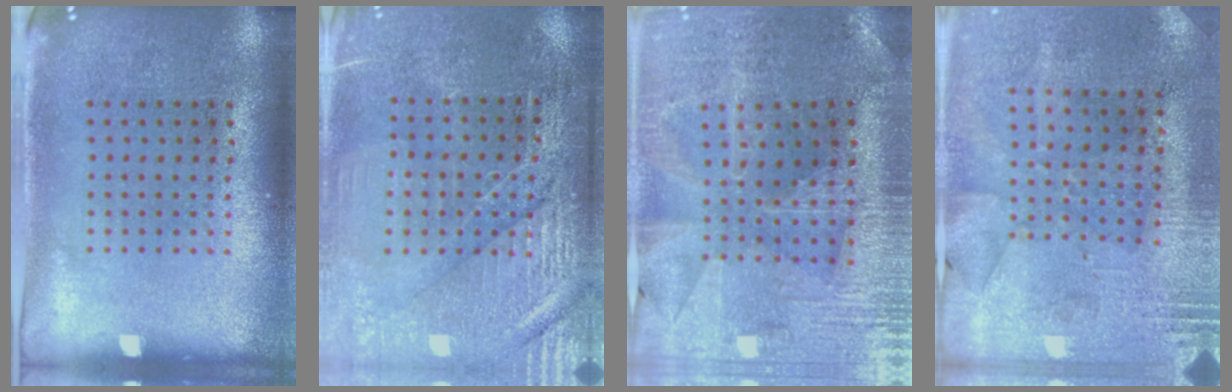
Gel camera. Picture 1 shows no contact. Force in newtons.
{"total": 3.1, "press": 3.0, "slide": 0.6}
{"total": 2.0, "press": 2.0, "slide": 0.3}
{"total": 2.7, "press": 2.3, "slide": 1.5}